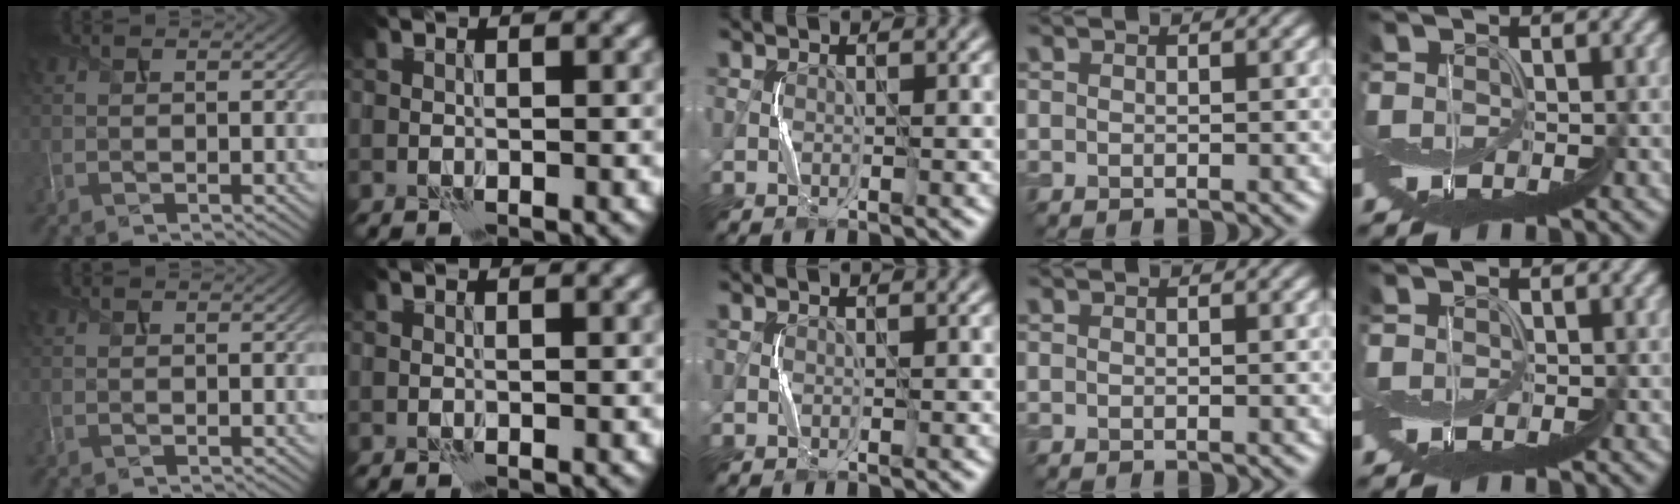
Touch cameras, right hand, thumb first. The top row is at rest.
{}